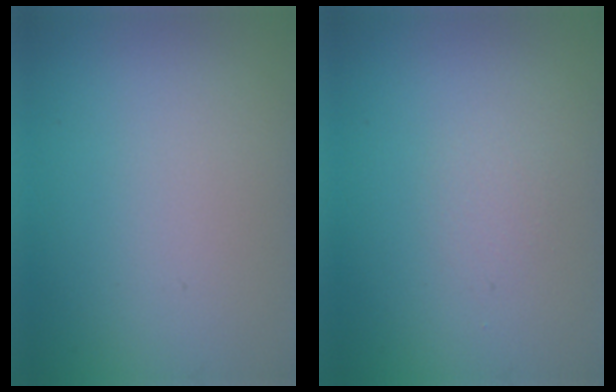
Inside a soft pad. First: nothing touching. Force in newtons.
{"total": 0.6, "press": 0.6, "slide": 0.1}